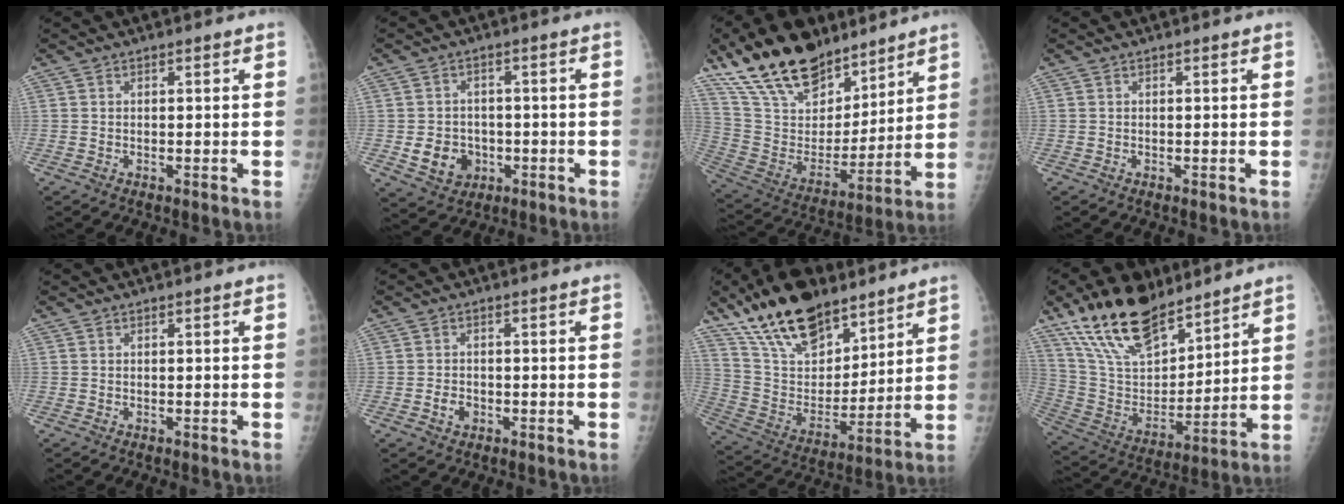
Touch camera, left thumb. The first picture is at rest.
{"total": 7.0, "force": [-1.5, 6.1, 3.1], "torque": [-0.024, 0.007, -0.016]}
{"total": 24.1, "force": [17.8, 11.1, 11.9], "torque": [-0.182, -0.064, 0.317]}
{"total": 0.0}
{"total": 0.0}
{"total": 2.4, "force": [-0.8, 1.9, 1.2], "torque": [-0.013, 0.005, -0.013]}
{"total": 21.5, "force": [15.5, 9.9, 11.2], "torque": [-0.162, -0.057, 0.283]}
{"total": 21.0, "force": [15.3, 9.0, 11.2], "torque": [-0.166, -0.061, 0.289]}